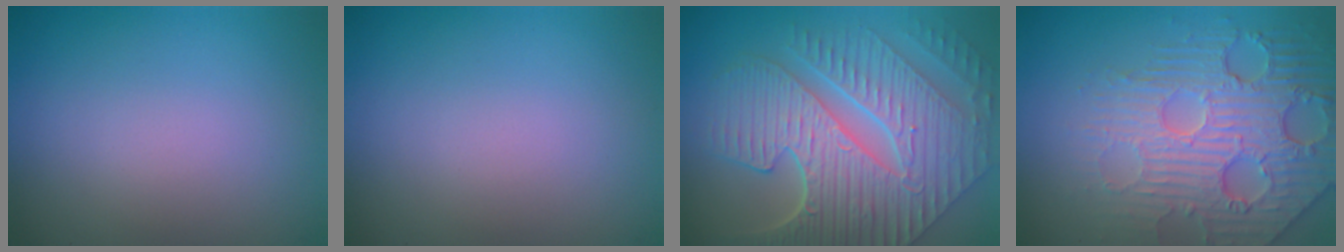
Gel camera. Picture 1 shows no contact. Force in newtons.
{"total": 0.0}
{"total": 10.4, "press": 7.3, "slide": 7.4}
{"total": 7.1, "press": 5.4, "slide": 4.7}